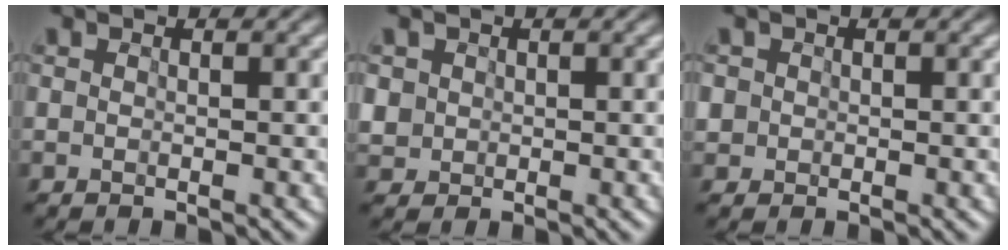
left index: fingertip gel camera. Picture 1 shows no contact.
{"total": 2.8, "force": [0.5, 2.6, 0.8], "torque": [-0.032, 0.021, 0.014]}
{"total": 3.1, "force": [0.2, 3.0, 0.8], "torque": [-0.030, 0.029, -0.006]}